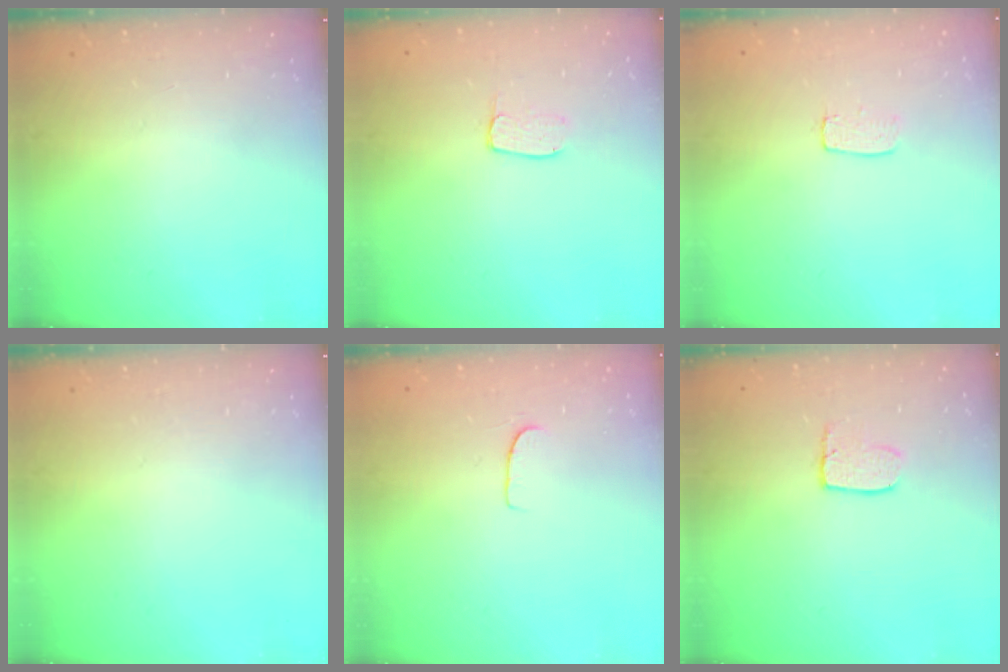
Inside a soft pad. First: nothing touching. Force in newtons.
{"total": 4.9, "press": 4.8, "slide": 0.4}
{"total": 5.1, "press": 5.1, "slide": 0.4}
{"total": 0.0}
{"total": 5.8, "press": 5.8, "slide": 0.3}
{"total": 5.5, "press": 5.5, "slide": 0.3}